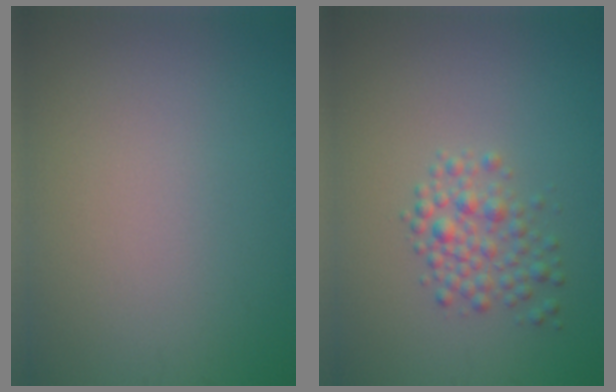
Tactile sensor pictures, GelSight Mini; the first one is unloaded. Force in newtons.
{"total": 2.6, "press": 2.6, "slide": 0.1}